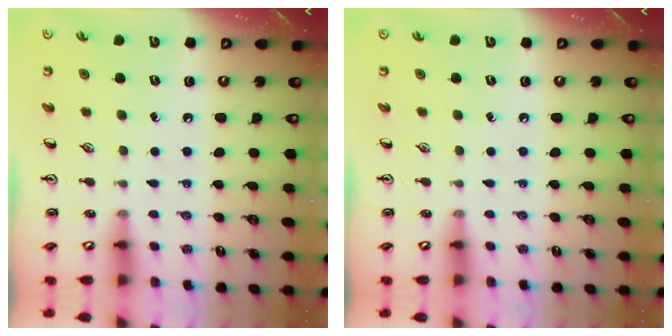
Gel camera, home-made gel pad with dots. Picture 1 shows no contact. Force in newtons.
{"total": 0.0}